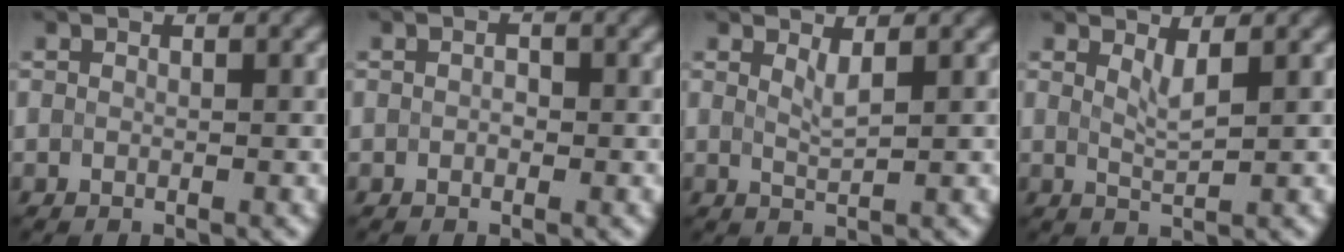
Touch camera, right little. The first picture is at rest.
{"total": 0.7, "force": [-0.1, 0.5, 0.4], "torque": [-0.007, 0.001, -0.005]}
{"total": 1.5, "force": [1.0, 0.0, 1.1], "torque": [-0.029, 0.003, 0.022]}
{"total": 1.8, "force": [1.1, 0.1, 1.4], "torque": [-0.034, 0.002, 0.024]}